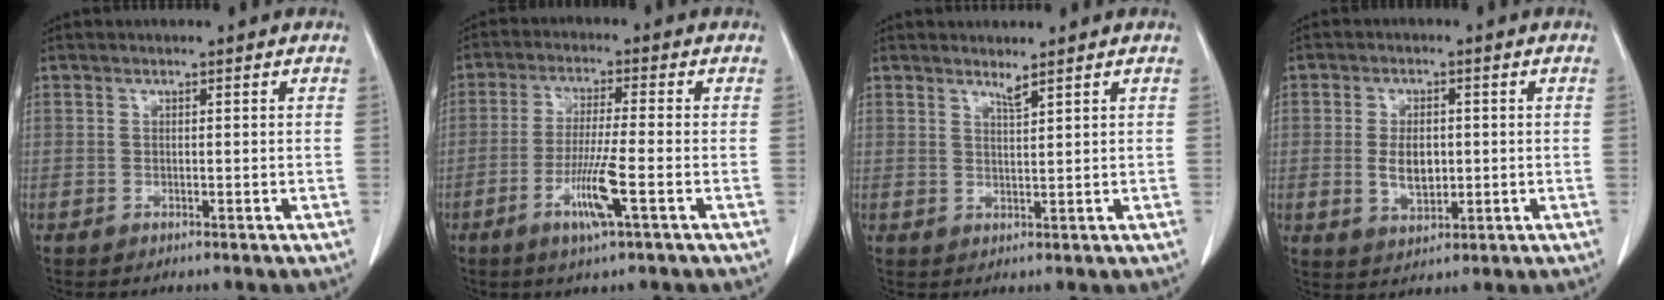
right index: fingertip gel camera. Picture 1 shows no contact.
{"total": 7.6, "force": [-3.1, -0.3, 6.9], "torque": [-0.135, -0.015, -0.059]}
{"total": 1.4, "force": [1.2, -0.4, 0.6], "torque": [-0.013, -0.011, 0.024]}
{"total": 5.3, "force": [-0.3, 3.0, 4.3], "torque": [-0.081, -0.001, 0.004]}